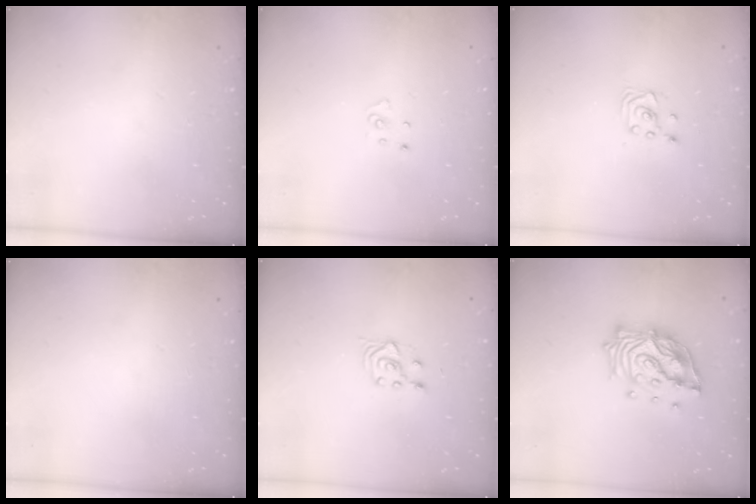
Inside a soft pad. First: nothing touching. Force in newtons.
{"total": 3.1, "press": 3.1, "slide": 0.2}
{"total": 2.6, "press": 2.6, "slide": 0.2}
{"total": 0.0}
{"total": 3.8, "press": 3.6, "slide": 1.4}
{"total": 15.2, "press": 15.1, "slide": 1.7}